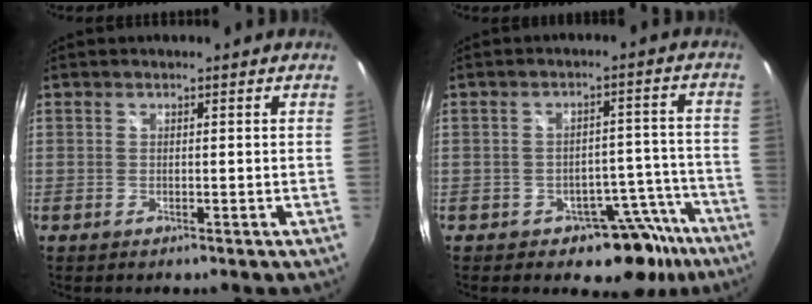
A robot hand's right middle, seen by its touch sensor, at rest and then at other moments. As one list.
[{"total": 9.9, "force": [-6.7, 6.1, 3.9], "torque": [-0.036, 0.043, -0.069]}]